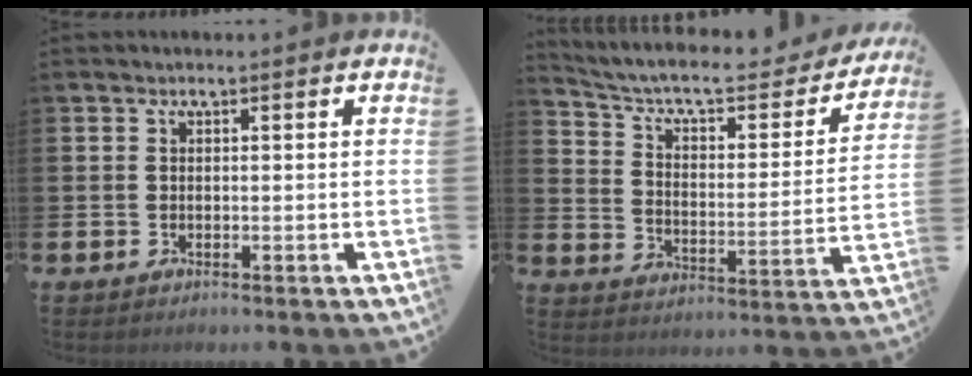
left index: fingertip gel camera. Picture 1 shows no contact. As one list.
[{"total": 7.7, "force": [6.5, 2.4, 3.4], "torque": [-0.093, -0.046, 0.106]}]